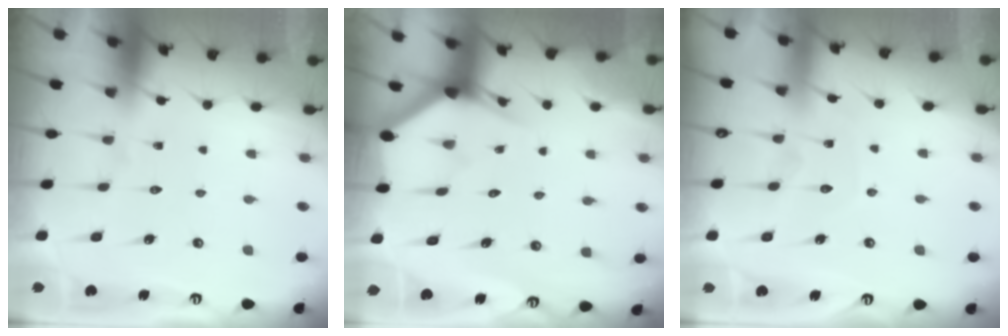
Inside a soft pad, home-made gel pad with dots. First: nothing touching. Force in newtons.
{"total": 2.9, "press": 2.9, "slide": 0.1}
{"total": 5.7, "press": 5.7, "slide": 0.6}